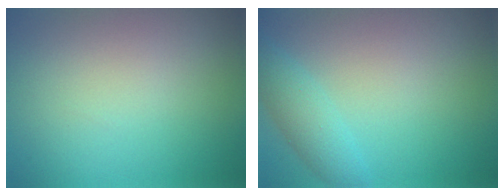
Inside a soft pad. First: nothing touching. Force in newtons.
{"total": 2.6, "press": 2.6, "slide": 0.1}